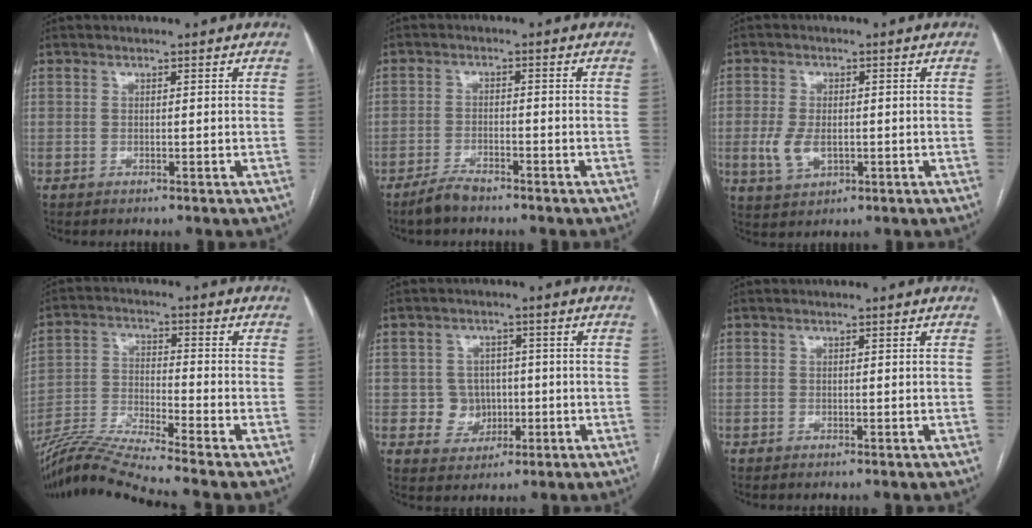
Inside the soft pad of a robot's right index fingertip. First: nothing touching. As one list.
[{"total": 3.6, "force": [-3.1, 0.6, 1.7], "torque": [-0.041, -0.006, -0.058]}, {"total": 5.1, "force": [-0.8, 2.9, 4.1], "torque": [-0.091, -0.002, -0.008]}, {"total": 11.5, "force": [-10.3, -2.7, 4.3], "torque": [-0.080, -0.011, -0.195]}, {"total": 4.8, "force": [-0.4, 4.6, 1.2], "torque": [-0.012, 0.014, 0.002]}, {"total": 0.0}]